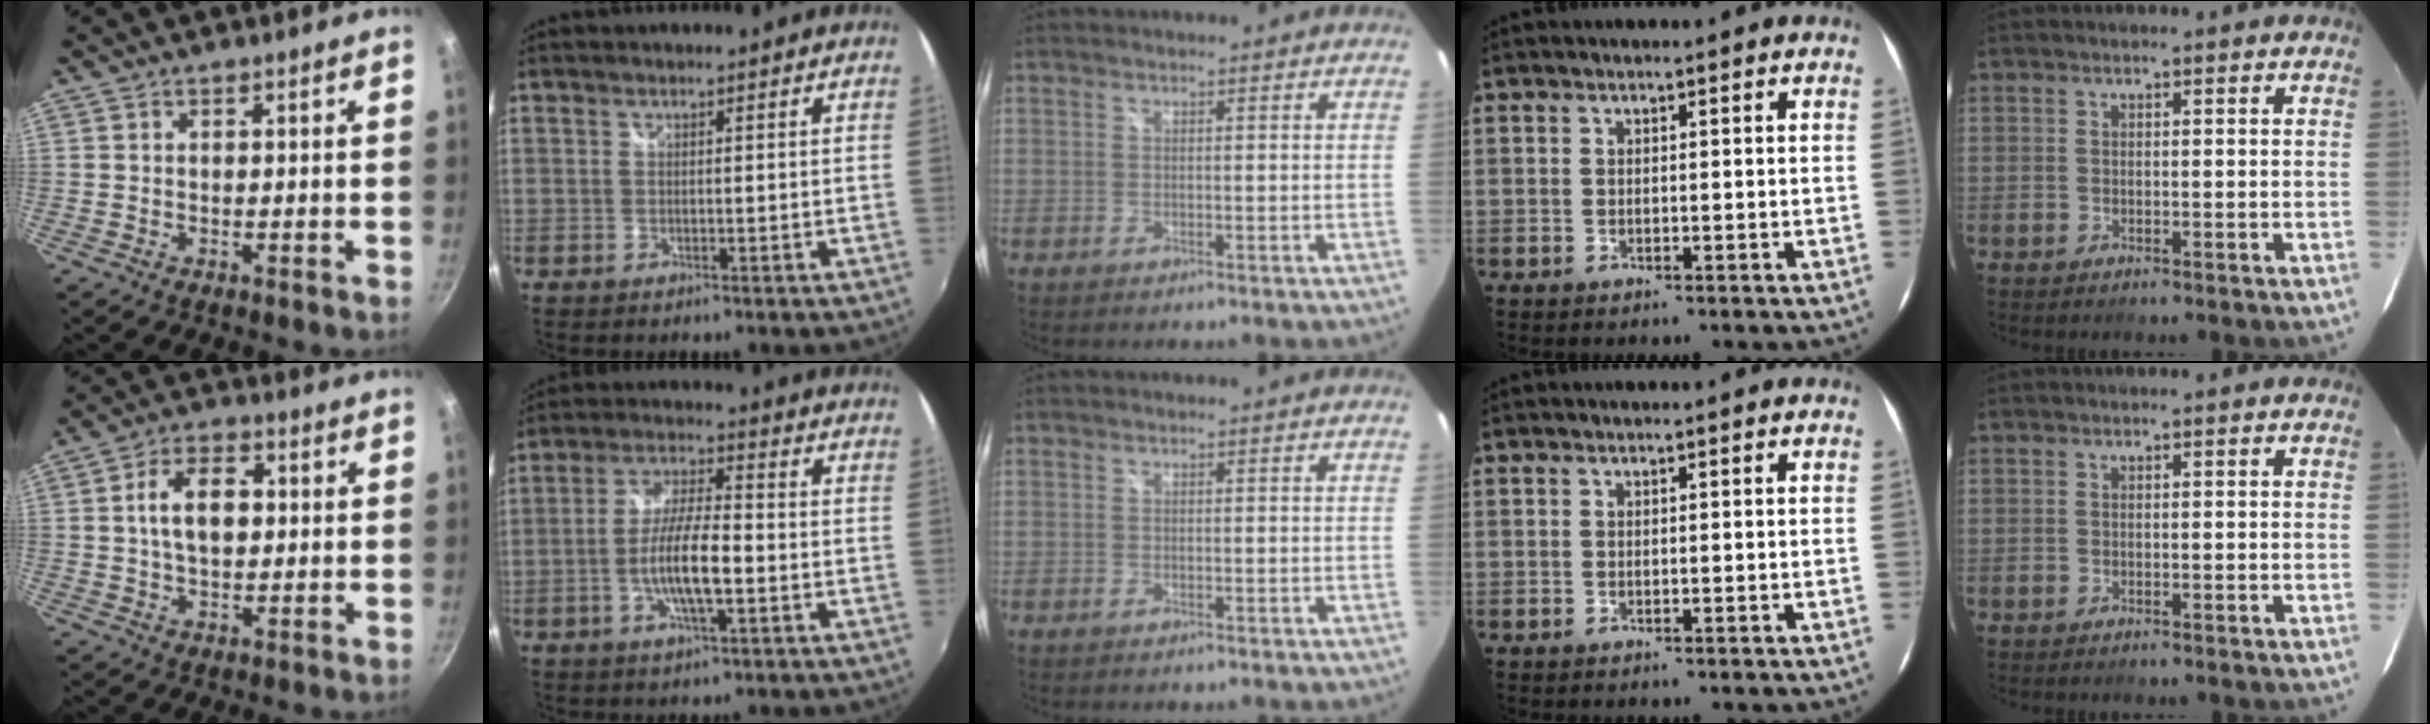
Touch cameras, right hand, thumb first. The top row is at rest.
{"thumb": {"total": 9.1, "force": [1.0, 5.6, 7.1], "torque": [-0.104, 0.017, 0.011]}, "index": {"total": 9.3, "force": [-2.7, 2.1, 8.6], "torque": [-0.171, -0.001, -0.048]}}